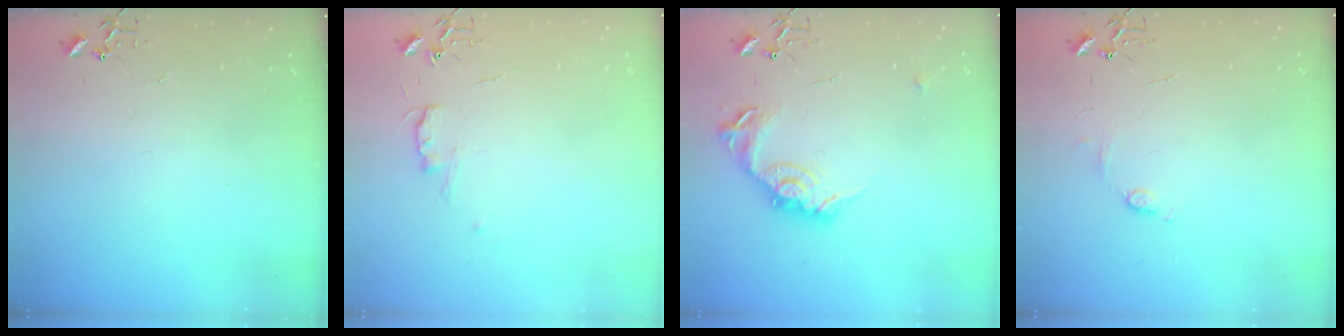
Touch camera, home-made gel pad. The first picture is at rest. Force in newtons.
{"total": 5.8, "press": 5.7, "slide": 0.7}
{"total": 15.0, "press": 15.0, "slide": 0.7}
{"total": 5.7, "press": 5.6, "slide": 0.8}